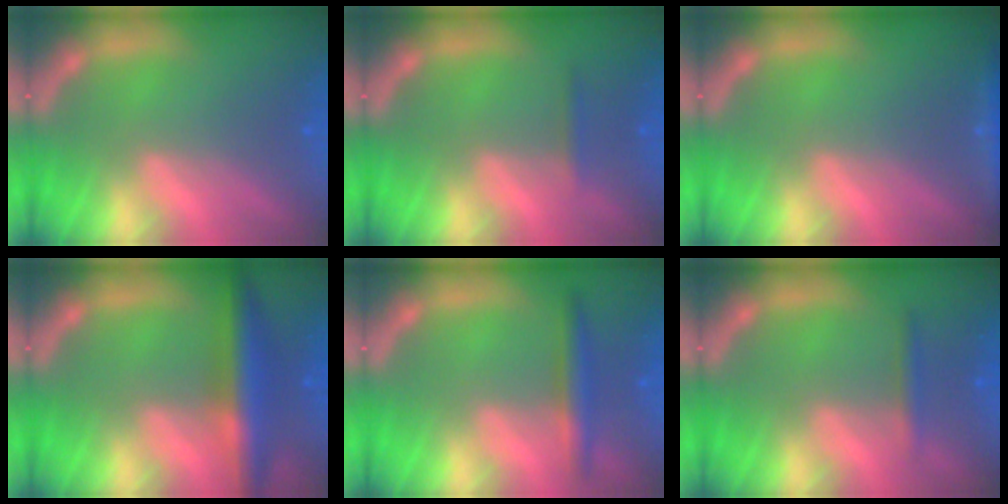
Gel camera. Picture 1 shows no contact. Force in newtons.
{"total": 0.9}
{"total": 1.9}
{"total": 5.9}
{"total": 3.0}
{"total": 1.4}